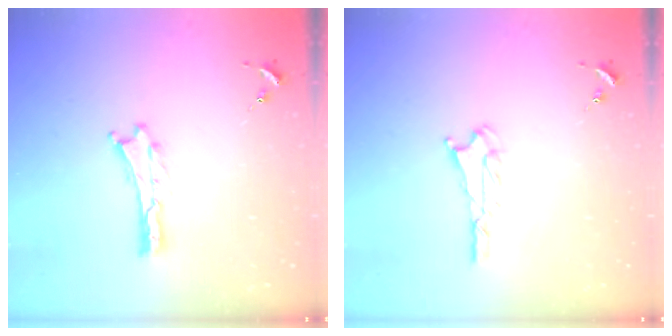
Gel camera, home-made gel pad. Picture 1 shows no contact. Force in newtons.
{"total": 1.6, "press": 1.6, "slide": 0.1}